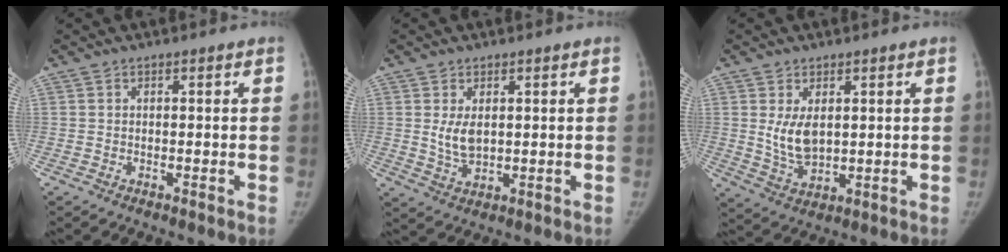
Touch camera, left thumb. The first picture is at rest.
{"total": 4.5, "force": [0.9, 2.7, 3.6], "torque": [-0.060, -0.011, 0.024]}
{"total": 6.4, "force": [1.4, 3.8, 5.0], "torque": [-0.082, -0.015, 0.037]}